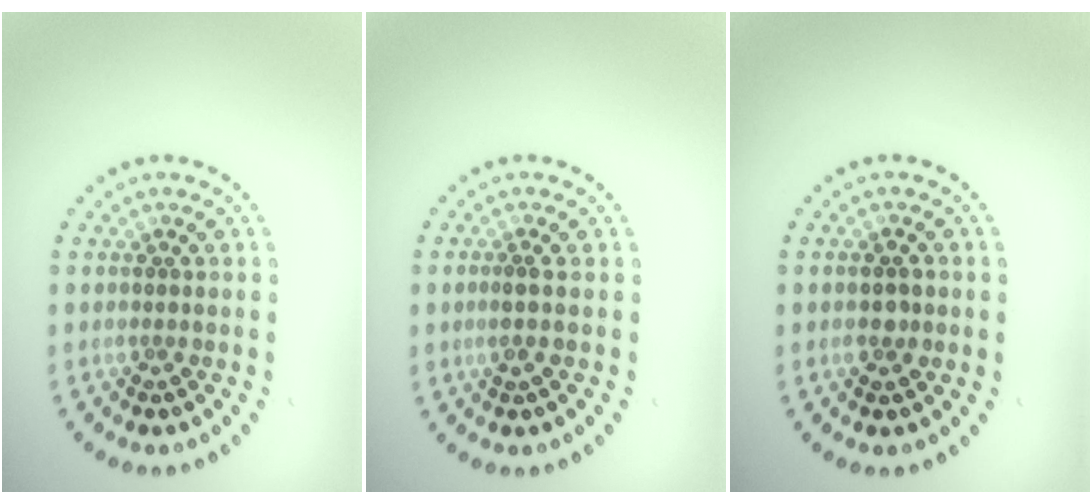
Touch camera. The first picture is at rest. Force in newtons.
{"total": 0.7, "press": 0.5, "slide": 0.6}
{"total": 1.5, "press": 1.5, "slide": 0.1}